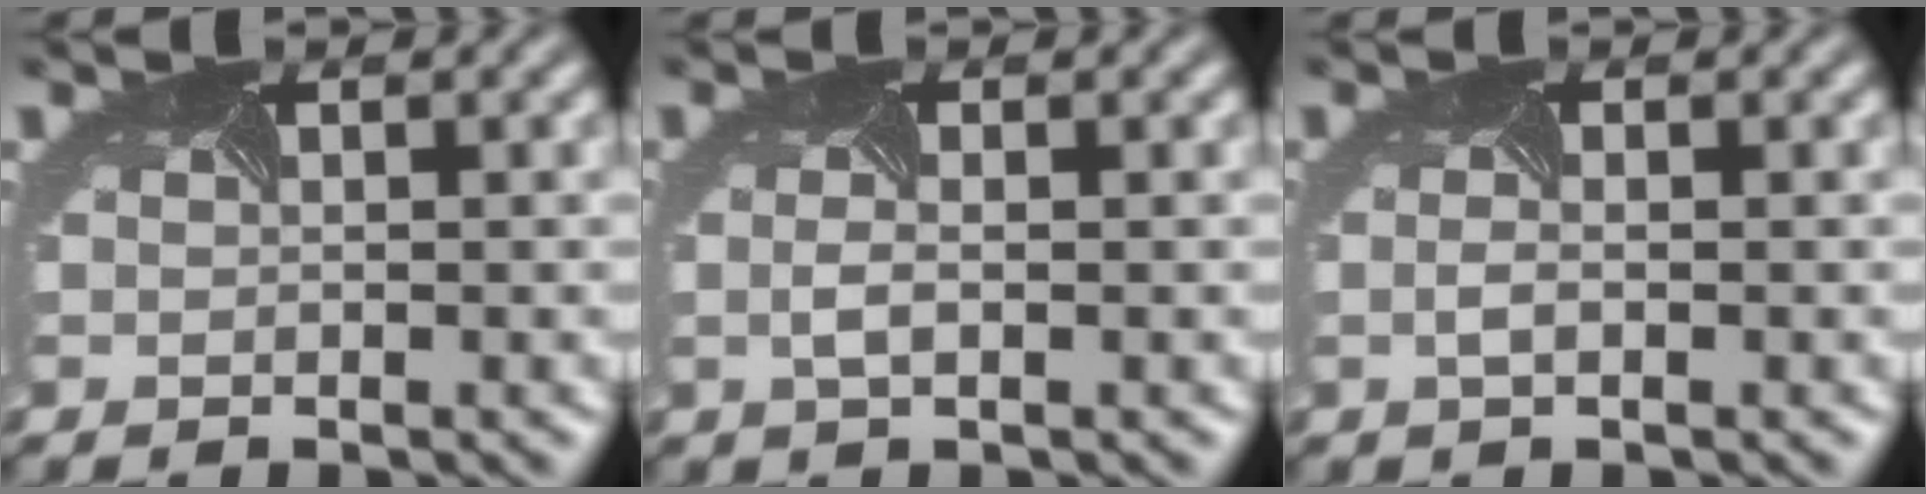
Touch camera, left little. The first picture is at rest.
{"total": 0.9, "force": [-0.4, -0.1, 0.8], "torque": [-0.030, -0.004, -0.002]}
{"total": 0.7, "force": [-0.5, -0.1, 0.5], "torque": [-0.020, -0.003, -0.005]}